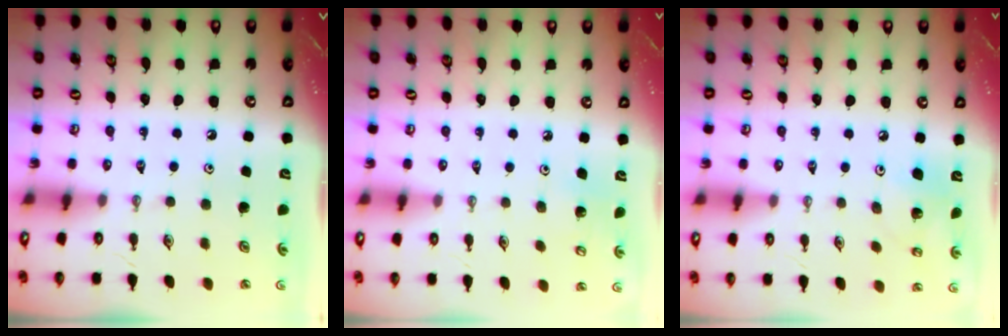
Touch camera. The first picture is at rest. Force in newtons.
{"total": 4.2, "press": 4.2, "slide": 0.2}
{"total": 7.9, "press": 7.8, "slide": 1.5}